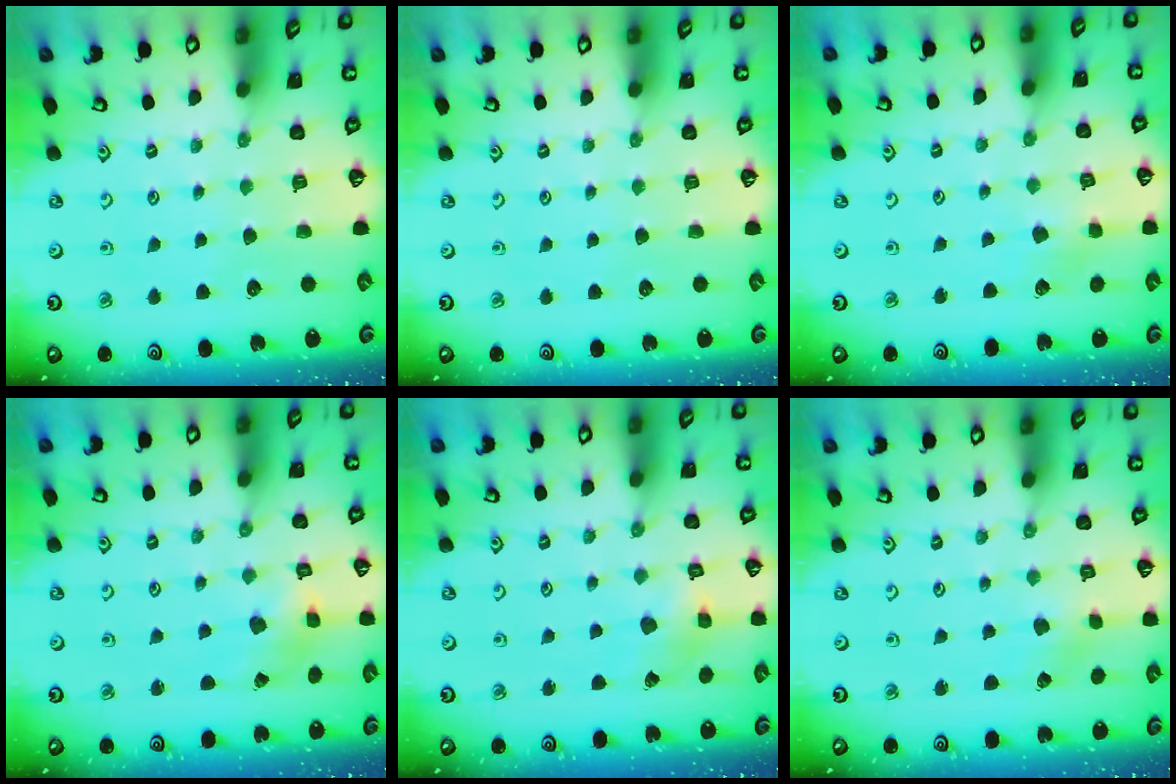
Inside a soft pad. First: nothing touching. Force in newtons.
{"total": 0.0}
{"total": 2.3, "press": 2.3, "slide": 0.4}
{"total": 3.5, "press": 3.5, "slide": 0.8}
{"total": 2.8, "press": 2.8, "slide": 0.5}
{"total": 1.1, "press": 1.1, "slide": 0.1}